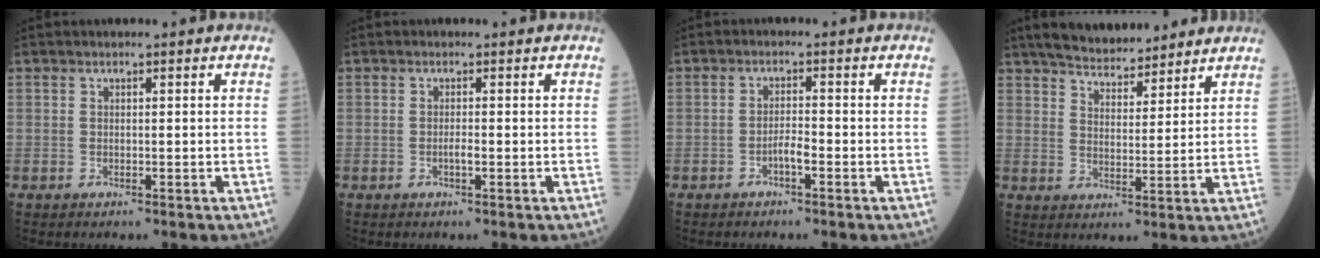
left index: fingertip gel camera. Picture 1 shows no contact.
{"total": 0.9, "force": [-0.3, 0.1, 0.9], "torque": [-0.019, 0.000, -0.006]}
{"total": 2.1, "force": [-1.2, 0.3, 1.7], "torque": [-0.030, 0.003, -0.023]}
{"total": 12.3, "force": [10.8, 3.0, 5.0], "torque": [-0.072, 0.017, 0.166]}